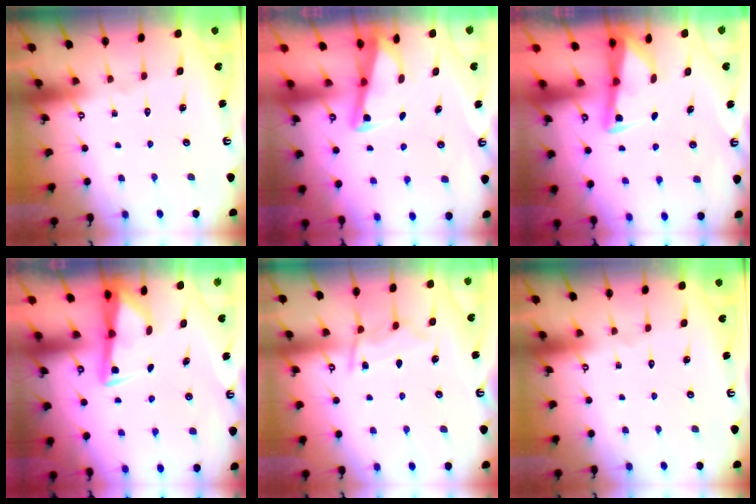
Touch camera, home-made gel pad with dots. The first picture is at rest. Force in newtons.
{"total": 2.7, "press": 2.7, "slide": 0.3}
{"total": 3.0, "press": 3.0, "slide": 0.4}
{"total": 3.1, "press": 3.1, "slide": 0.4}
{"total": 8.9, "press": 8.9, "slide": 0.8}
{"total": 0.0}